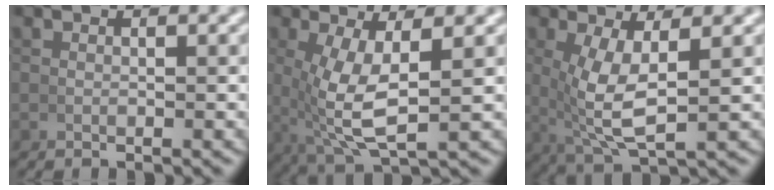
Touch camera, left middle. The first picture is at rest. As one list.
[{"total": 7.1, "force": [0.2, 2.7, 6.5], "torque": [-0.128, -0.017, 0.021]}, {"total": 6.5, "force": [0.5, 2.5, 5.9], "torque": [-0.115, -0.015, 0.025]}]